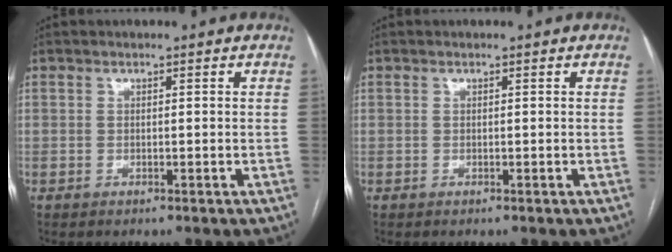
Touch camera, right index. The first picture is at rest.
{"total": 0.0}